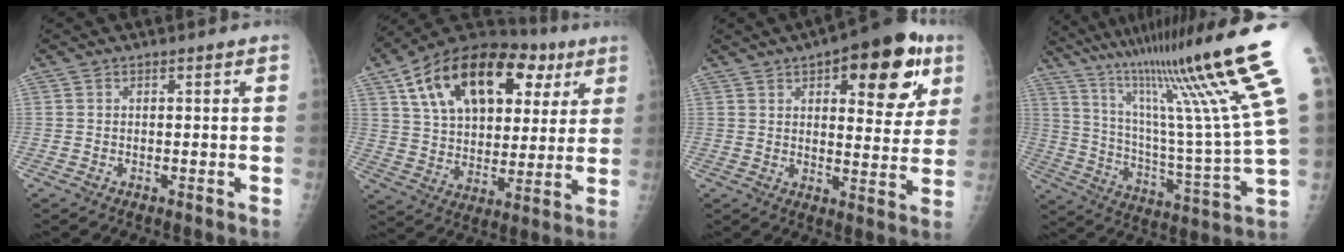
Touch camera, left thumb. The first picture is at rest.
{"total": 26.1, "force": [11.1, 15.1, 18.2], "torque": [-0.272, 0.010, 0.181]}
{"total": 18.3, "force": [8.3, 7.8, 14.3], "torque": [-0.139, -0.018, 0.107]}
{"total": 27.7, "force": [18.2, 0.7, 20.8], "torque": [-0.322, -0.086, 0.301]}